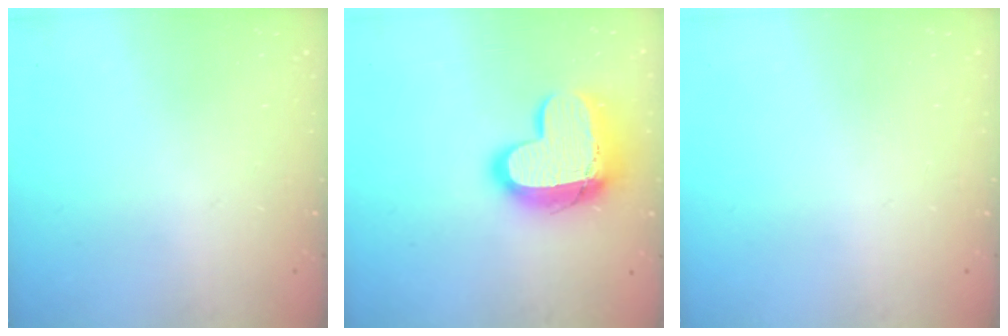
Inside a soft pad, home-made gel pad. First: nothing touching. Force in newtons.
{"total": 16.2, "press": 16.1, "slide": 1.3}
{"total": 0.0}